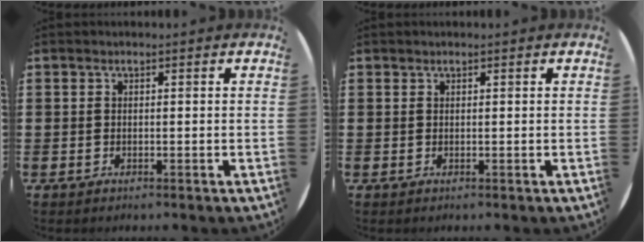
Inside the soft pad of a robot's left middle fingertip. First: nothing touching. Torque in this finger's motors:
{"motor_torque": [-0.22, 0.03, -0.03, -0.01]}